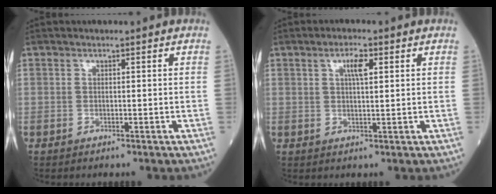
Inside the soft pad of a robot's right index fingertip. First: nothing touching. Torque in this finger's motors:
{"motor_torque": [0.26, 0.08, 0.24, 0.06]}